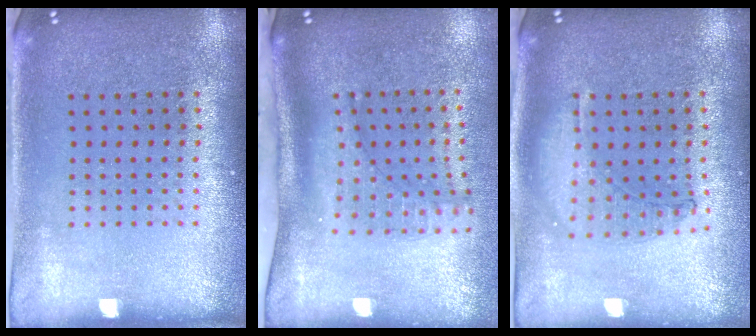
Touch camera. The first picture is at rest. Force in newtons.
{"total": 2.1, "press": 1.5, "slide": 1.5}
{"total": 1.0, "press": 0.9, "slide": 0.2}